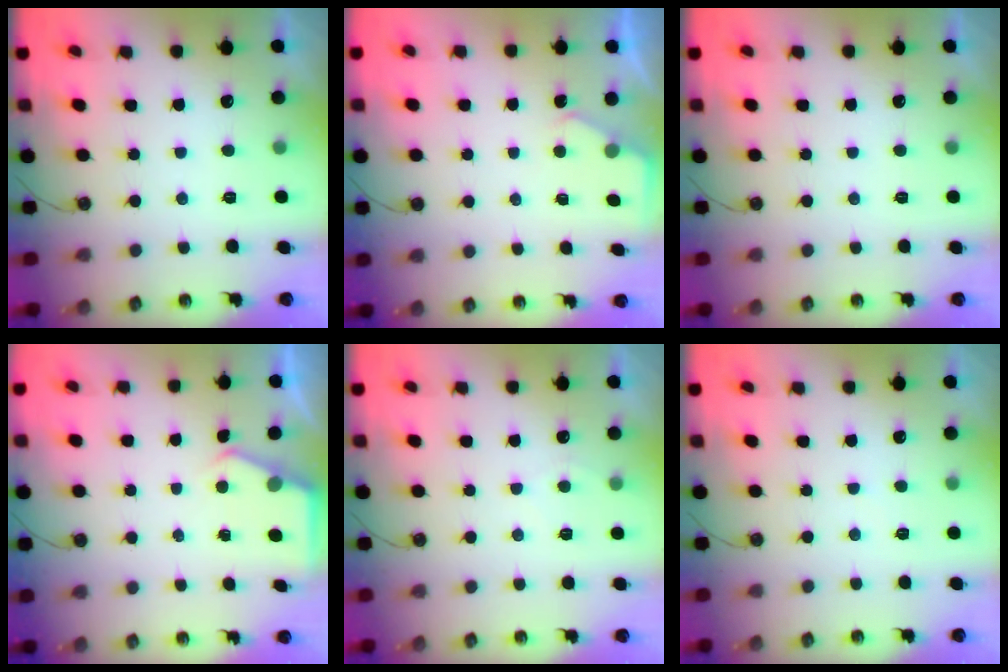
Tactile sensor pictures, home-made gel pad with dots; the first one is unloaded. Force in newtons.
{"total": 1.8, "press": 1.7, "slide": 0.3}
{"total": 0.0}
{"total": 2.7, "press": 2.7, "slide": 0.5}
{"total": 4.5, "press": 4.5, "slide": 0.6}
{"total": 2.9, "press": 2.9, "slide": 0.4}